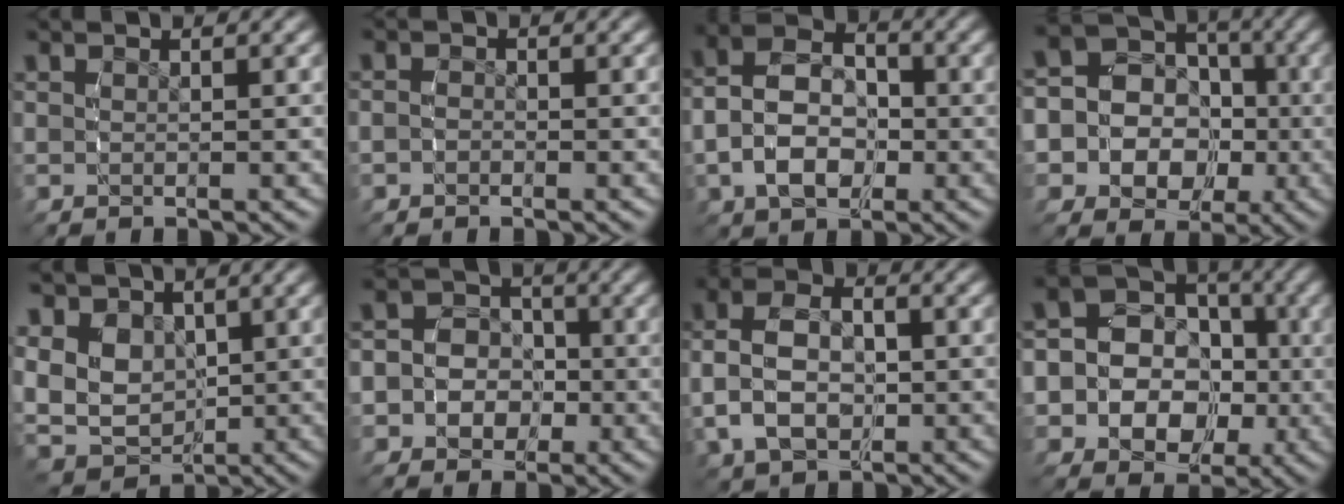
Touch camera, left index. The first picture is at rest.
{"total": 1.0, "force": [-0.9, 0.4, 0.1], "torque": [-0.009, -0.010, -0.014]}
{"total": 9.6, "force": [-0.2, 7.5, 6.0], "torque": [-0.117, -0.009, -0.009]}
{"total": 15.7, "force": [-1.8, 14.0, 6.9], "torque": [-0.179, -0.055, -0.034]}
{"total": 9.9, "force": [0.1, 8.4, 5.2], "torque": [-0.135, -0.044, 0.018]}
{"total": 9.9, "force": [-1.9, 9.1, 3.6], "torque": [-0.095, -0.031, -0.040]}
{"total": 7.3, "force": [-0.4, 5.5, 4.8], "torque": [-0.105, -0.014, -0.001]}
{"total": 15.5, "force": [-1.3, 13.6, 7.4], "torque": [-0.181, -0.045, -0.028]}